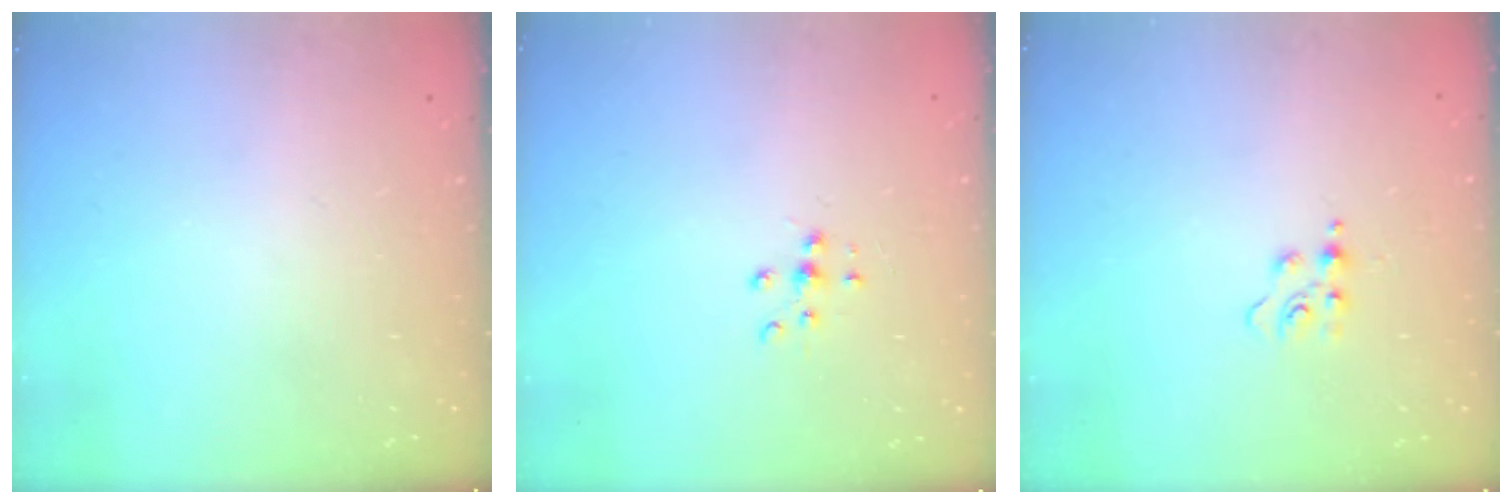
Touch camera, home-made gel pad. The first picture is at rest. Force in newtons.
{"total": 7.2, "press": 7.1, "slide": 0.7}
{"total": 4.5, "press": 4.5, "slide": 0.5}